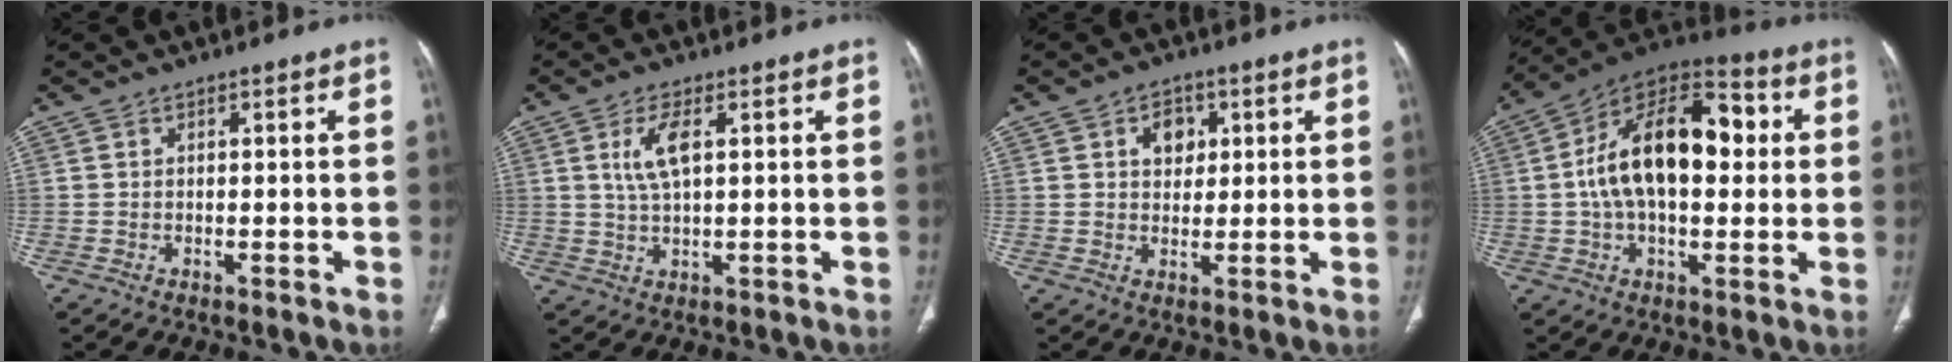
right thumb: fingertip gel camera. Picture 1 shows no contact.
{"total": 5.7, "force": [1.6, 2.0, 5.0], "torque": [-0.111, -0.003, 0.036]}
{"total": 4.8, "force": [1.6, 3.5, 2.7], "torque": [-0.020, -0.004, 0.024]}
{"total": 20.5, "force": [2.1, 11.4, 17.0], "torque": [-0.267, 0.035, 0.028]}